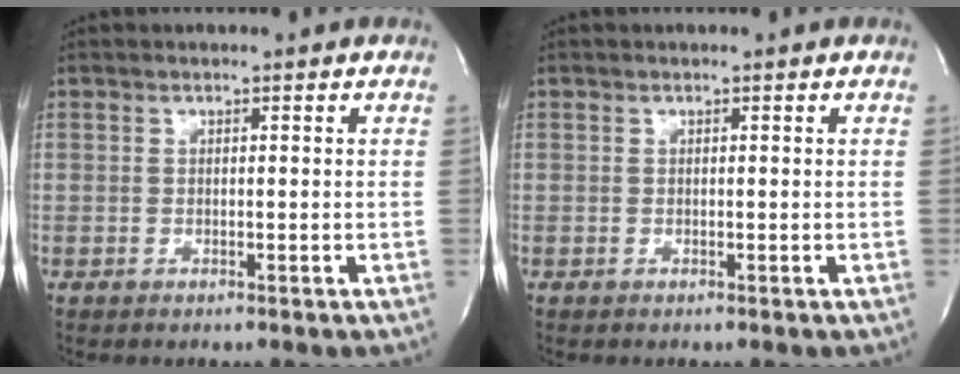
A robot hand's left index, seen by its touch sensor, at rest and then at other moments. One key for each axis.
{"total": 0.0}